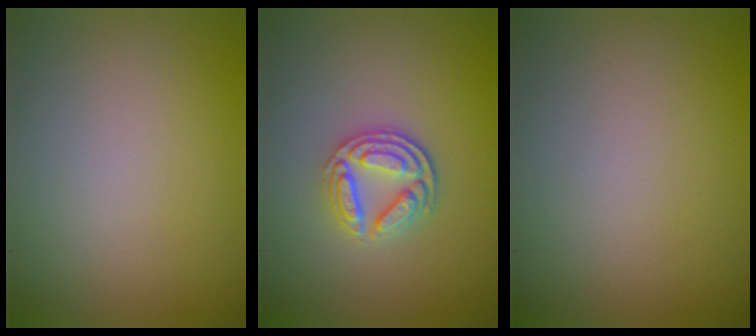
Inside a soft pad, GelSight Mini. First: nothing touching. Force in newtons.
{"total": 3.7, "press": 3.2, "slide": 1.9}
{"total": 0.0}